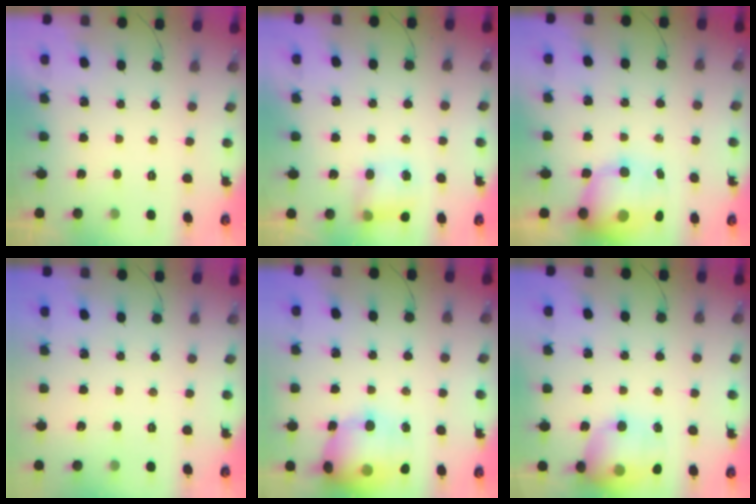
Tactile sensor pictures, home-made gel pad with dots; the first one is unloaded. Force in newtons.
{"total": 6.8, "press": 6.8, "slide": 0.5}
{"total": 14.2, "press": 13.6, "slide": 4.0}
{"total": 0.0}
{"total": 17.3, "press": 16.9, "slide": 3.5}
{"total": 16.8, "press": 16.7, "slide": 2.4}